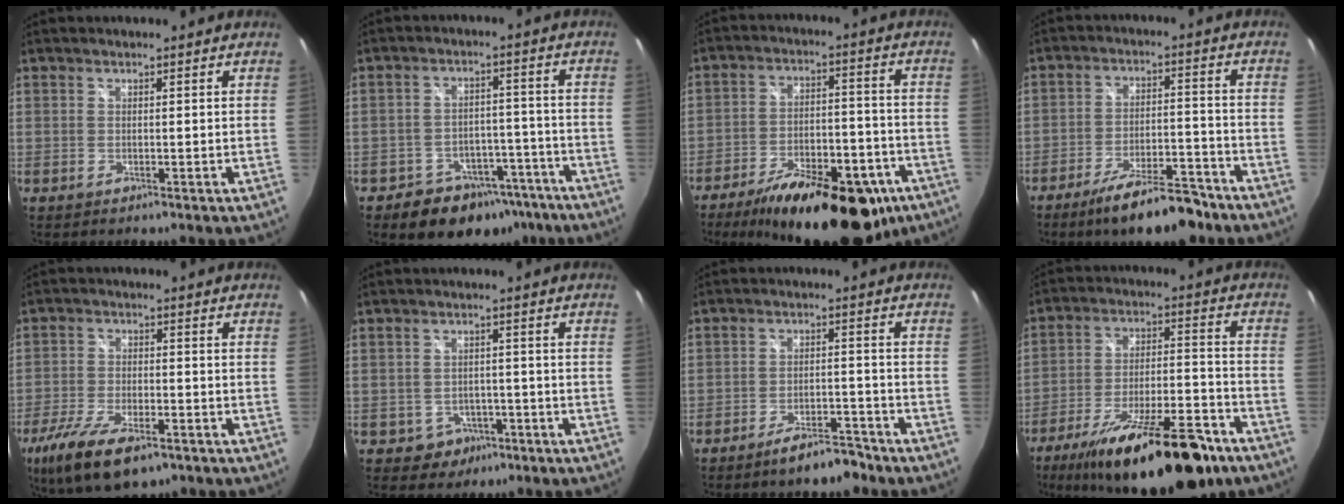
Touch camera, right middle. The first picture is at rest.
{"total": 12.5, "force": [-8.5, 8.3, 4.0], "torque": [-0.082, 0.027, -0.095]}
{"total": 23.9, "force": [-16.4, 9.8, 14.4], "torque": [-0.235, -0.010, -0.222]}
{"total": 13.3, "force": [-10.4, 3.3, 7.5], "torque": [-0.135, 0.000, -0.155]}
{"total": 13.3, "force": [-8.4, 4.9, 9.2], "torque": [-0.204, -0.040, -0.149]}
{"total": 4.7, "force": [-2.3, 4.0, 0.9], "torque": [-0.032, 0.012, -0.023]}
{"total": 6.7, "force": [-5.5, 1.9, 3.3], "torque": [-0.063, 0.010, -0.078]}
{"total": 24.3, "force": [-17.3, 7.3, 15.4], "torque": [-0.255, -0.024, -0.253]}